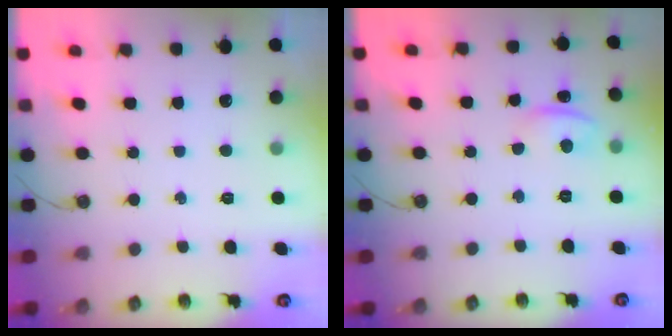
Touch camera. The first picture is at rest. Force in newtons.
{"total": 2.2, "press": 1.7, "slide": 1.5}